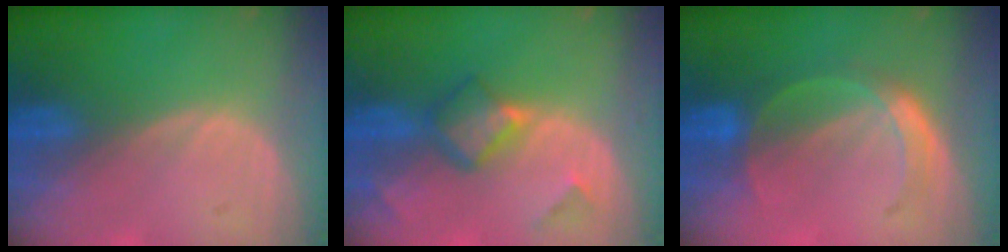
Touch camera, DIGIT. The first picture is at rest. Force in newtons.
{"total": 5.6, "press": 4.9, "slide": 2.7}
{"total": 4.6, "press": 4.5, "slide": 0.6}